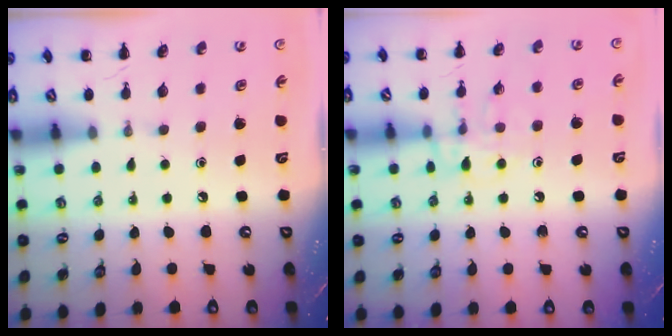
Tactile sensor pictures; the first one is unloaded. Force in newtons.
{"total": 10.6, "press": 10.6, "slide": 0.7}